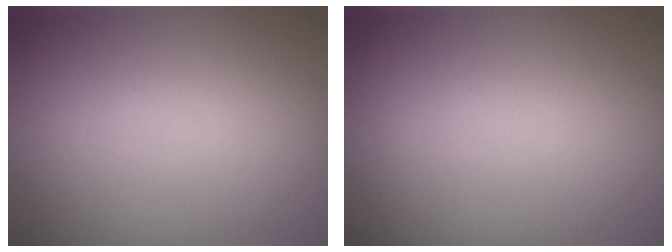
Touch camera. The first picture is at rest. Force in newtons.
{"total": 0.0}